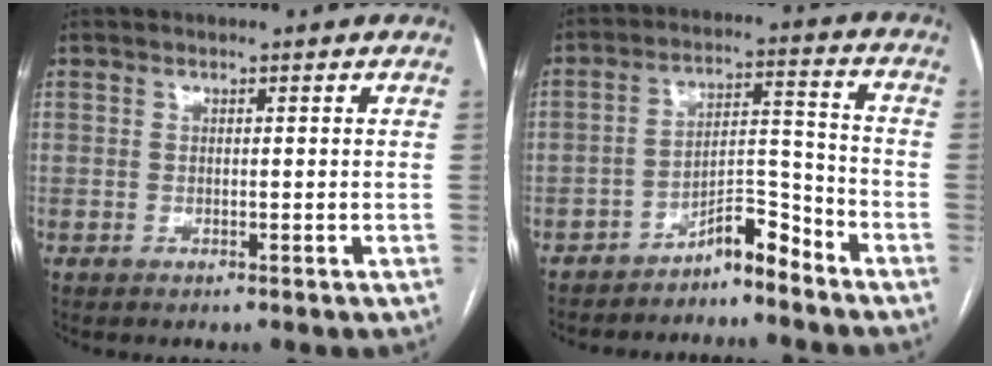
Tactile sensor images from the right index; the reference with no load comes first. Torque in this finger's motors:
{"motor_torque": [-0.42, 0.35, -0.17, -0.07]}